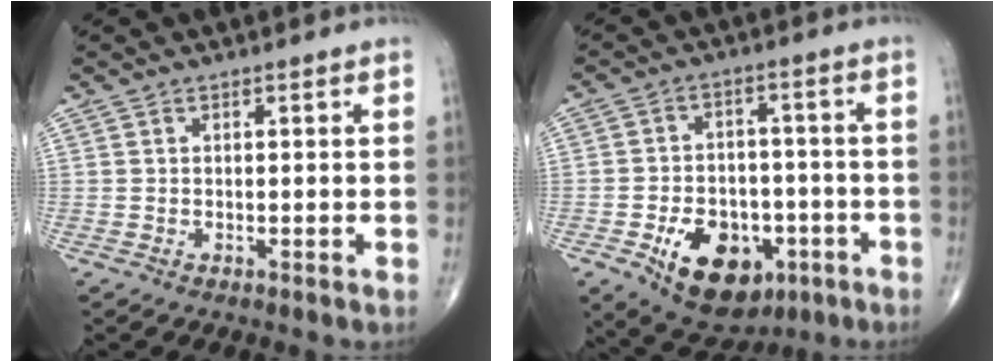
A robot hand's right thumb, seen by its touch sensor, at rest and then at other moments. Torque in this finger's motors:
{"motor_torque": [-0.16, 0.45, 0.12, -0.14, 0.11]}